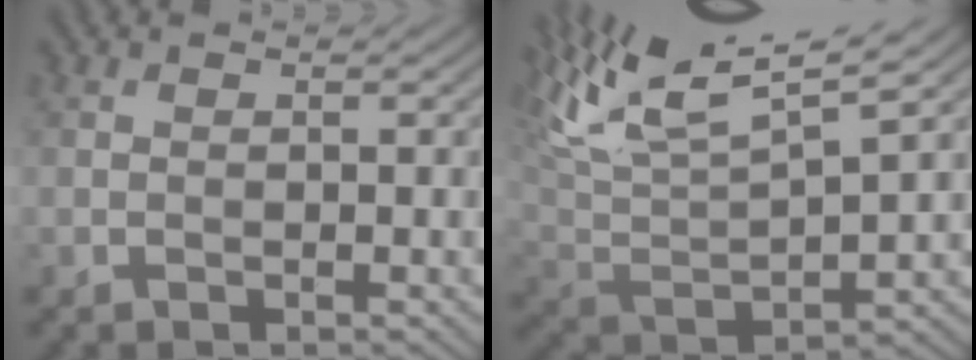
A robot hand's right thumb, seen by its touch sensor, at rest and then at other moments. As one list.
[{"total": 14.2, "force": [9.6, 3.6, 9.8], "torque": [-0.232, 0.019, 0.171]}]